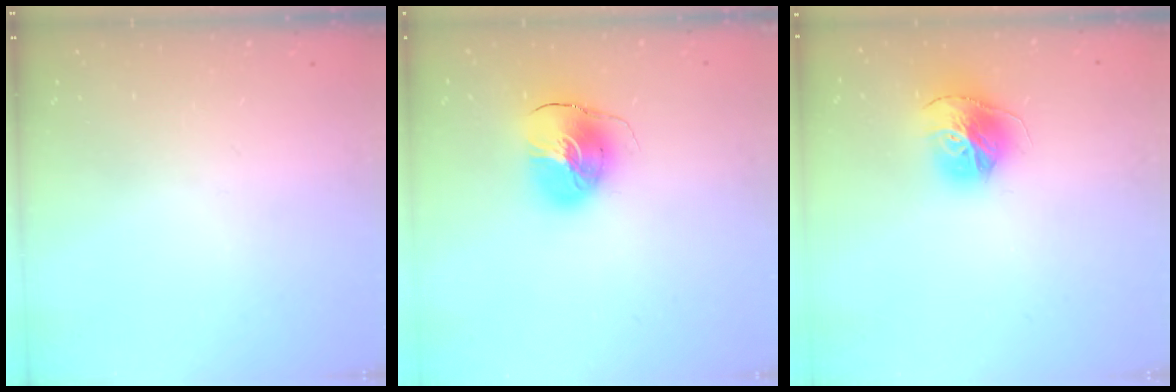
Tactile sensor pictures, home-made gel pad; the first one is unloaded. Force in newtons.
{"total": 10.6, "press": 10.5, "slide": 1.7}
{"total": 15.6, "press": 15.5, "slide": 1.6}